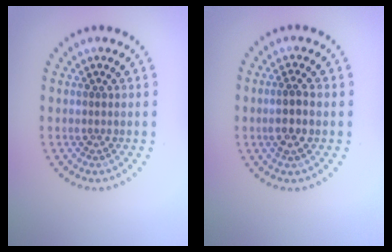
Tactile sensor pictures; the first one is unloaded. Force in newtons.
{"total": 2.4, "press": 2.2, "slide": 1.0}